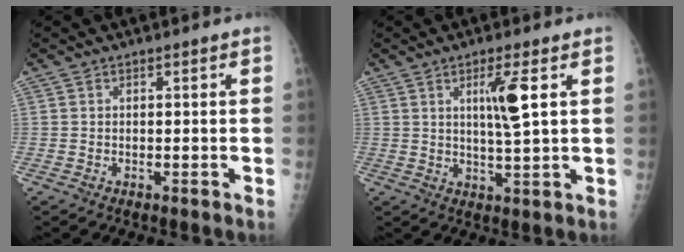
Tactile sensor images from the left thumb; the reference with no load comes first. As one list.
[{"total": 6.6, "force": [2.2, 0.6, 6.2], "torque": [-0.112, -0.018, 0.041]}]